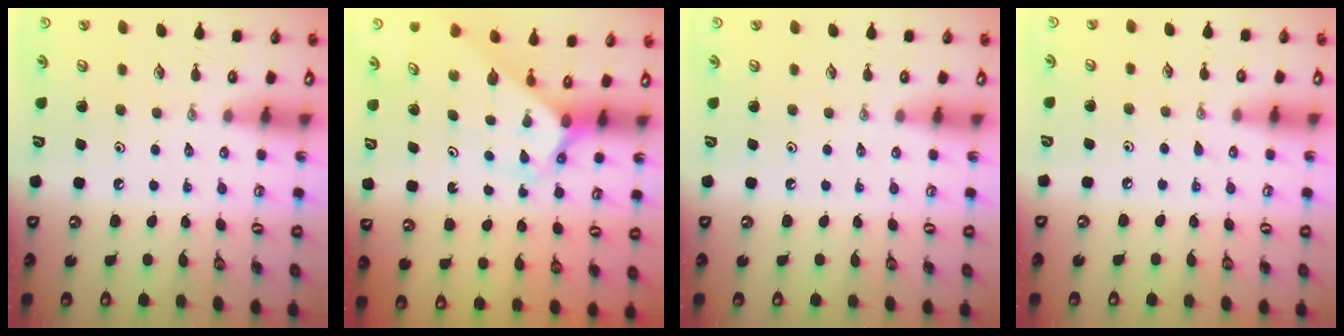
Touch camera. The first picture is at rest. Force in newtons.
{"total": 3.0, "press": 2.9, "slide": 0.4}
{"total": 0.0}
{"total": 2.3, "press": 2.3, "slide": 0.3}